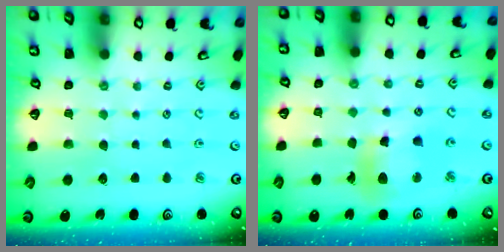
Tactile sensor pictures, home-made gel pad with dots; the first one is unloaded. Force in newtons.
{"total": 11.0, "press": 10.9, "slide": 1.1}